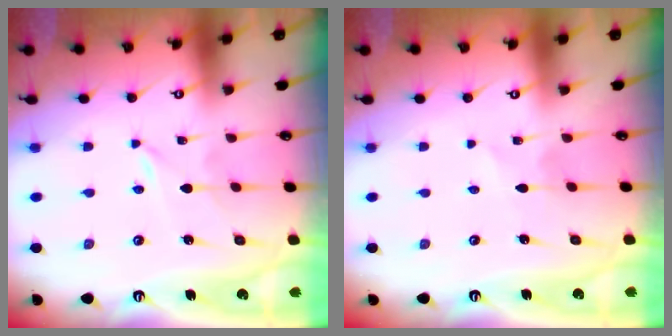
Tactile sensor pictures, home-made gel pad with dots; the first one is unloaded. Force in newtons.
{"total": 1.2, "press": 1.1, "slide": 0.1}